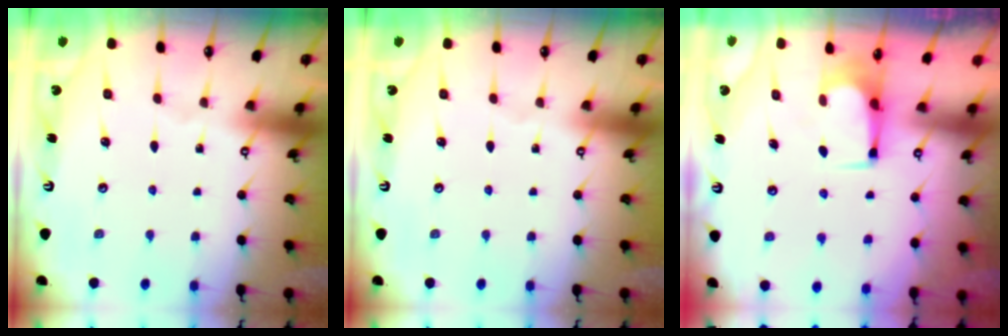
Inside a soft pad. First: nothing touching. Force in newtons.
{"total": 0.0}
{"total": 2.4, "press": 2.4, "slide": 0.4}